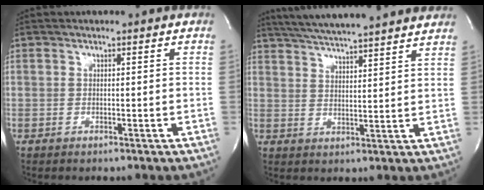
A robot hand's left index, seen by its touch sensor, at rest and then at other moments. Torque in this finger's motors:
{"motor_torque": [0.19, -0.31, 0.59, 0.13]}